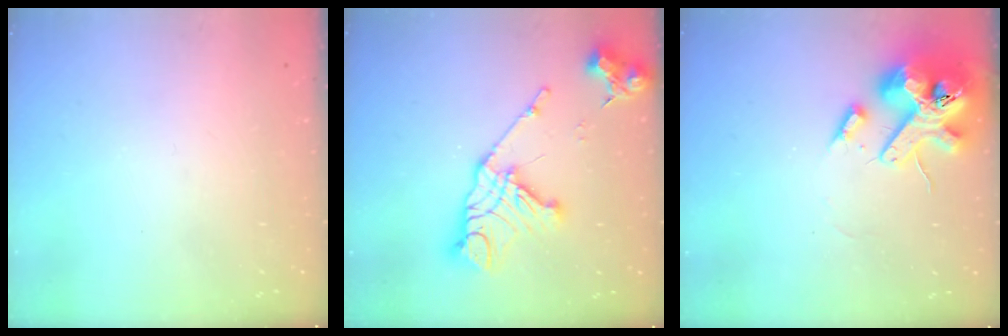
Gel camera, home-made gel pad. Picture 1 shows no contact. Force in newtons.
{"total": 16.3, "press": 16.2, "slide": 1.8}
{"total": 18.0, "press": 17.7, "slide": 2.7}